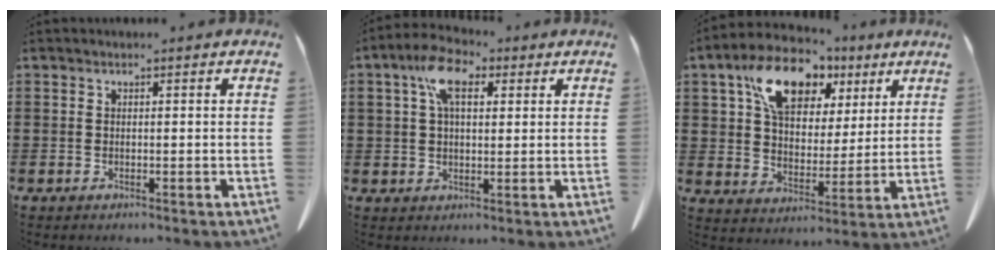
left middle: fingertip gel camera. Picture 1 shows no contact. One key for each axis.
{"total": 7.3, "fx": 3.3, "fy": 3.5, "fz": 5.5, "tx": -0.120, "ty": 0.016, "tz": 0.058}
{"total": 13.0, "fx": 7.3, "fy": 7.6, "fz": 7.5, "tx": -0.144, "ty": -0.002, "tz": 0.132}